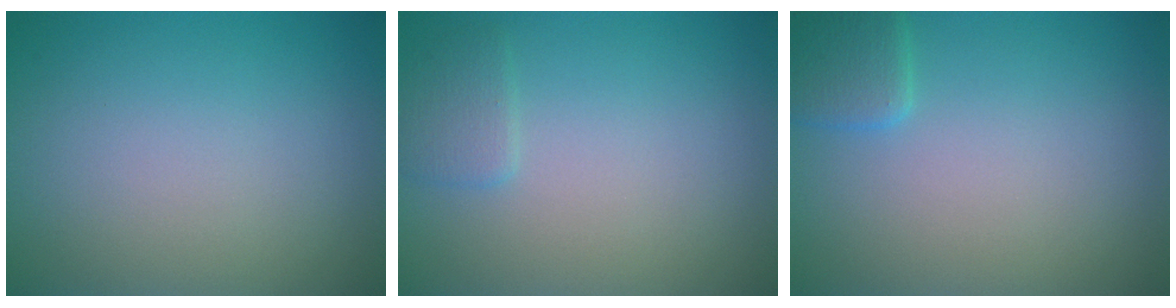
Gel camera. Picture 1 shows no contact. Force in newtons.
{"total": 1.4, "press": 1.4, "slide": 0.1}
{"total": 2.1, "press": 2.1, "slide": 0.1}